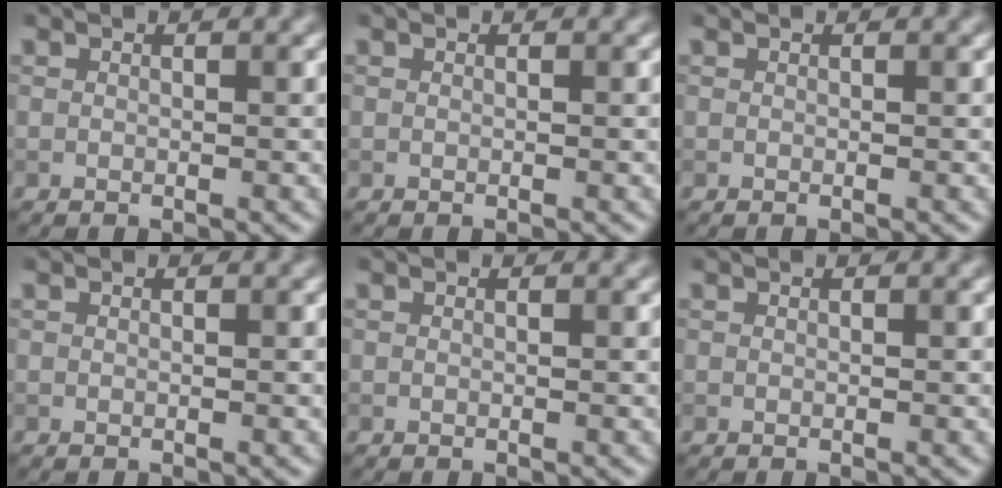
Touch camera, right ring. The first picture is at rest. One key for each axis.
{"total": 0.0}
{"total": 0.0}
{"total": 0.0}
{"total": 0.0}
{"total": 0.0}